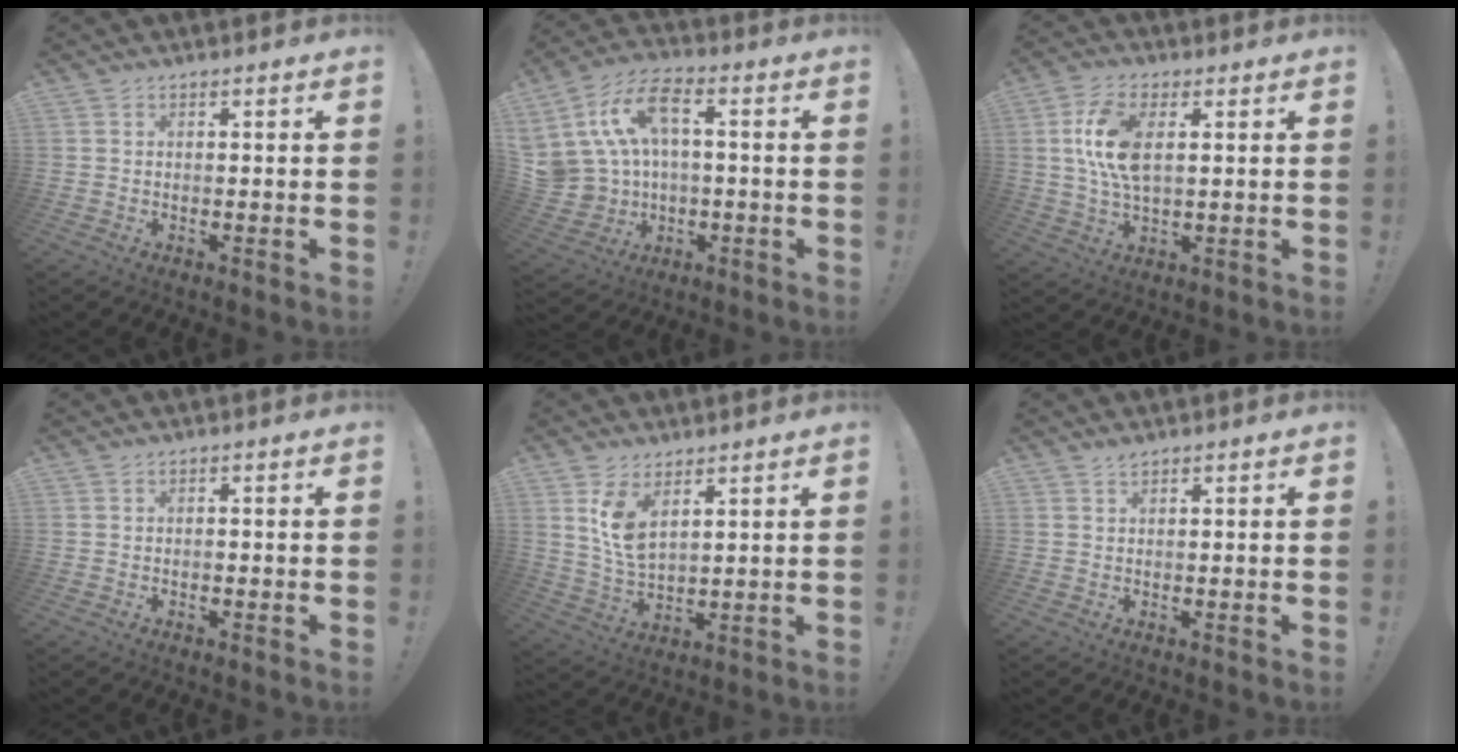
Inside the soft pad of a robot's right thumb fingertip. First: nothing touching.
{"total": 14.4, "force": [3.1, 10.7, 9.1], "torque": [-0.202, 0.006, 0.065]}
{"total": 11.8, "force": [2.6, 6.1, 9.7], "torque": [-0.191, -0.004, 0.044]}
{"total": 0.5, "force": [-0.4, 0.3, 0.2], "torque": [-0.003, 0.001, -0.008]}
{"total": 8.2, "force": [5.0, 3.7, 5.2], "torque": [-0.099, -0.032, 0.092]}
{"total": 1.3, "force": [1.2, 0.3, 0.4], "torque": [0.000, -0.003, 0.020]}